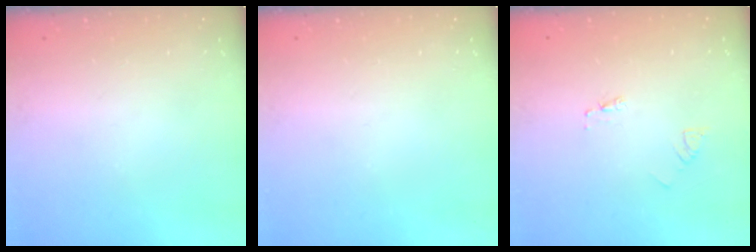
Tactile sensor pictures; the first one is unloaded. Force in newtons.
{"total": 0.0}
{"total": 2.1, "press": 2.1, "slide": 0.1}